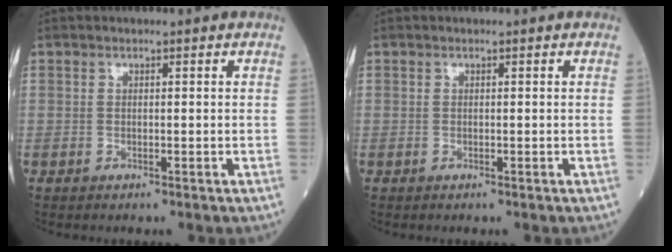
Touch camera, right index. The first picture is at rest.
{"total": 0.0}